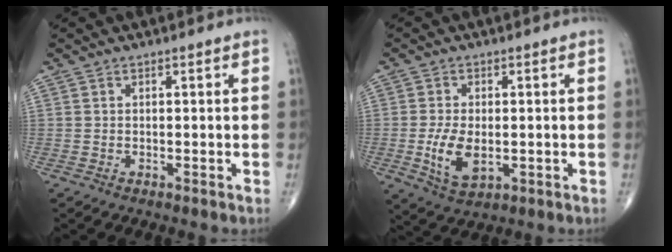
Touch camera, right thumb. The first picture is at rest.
{"total": 7.4, "force": [-1.1, 4.0, 6.1], "torque": [-0.116, -0.009, -0.014]}